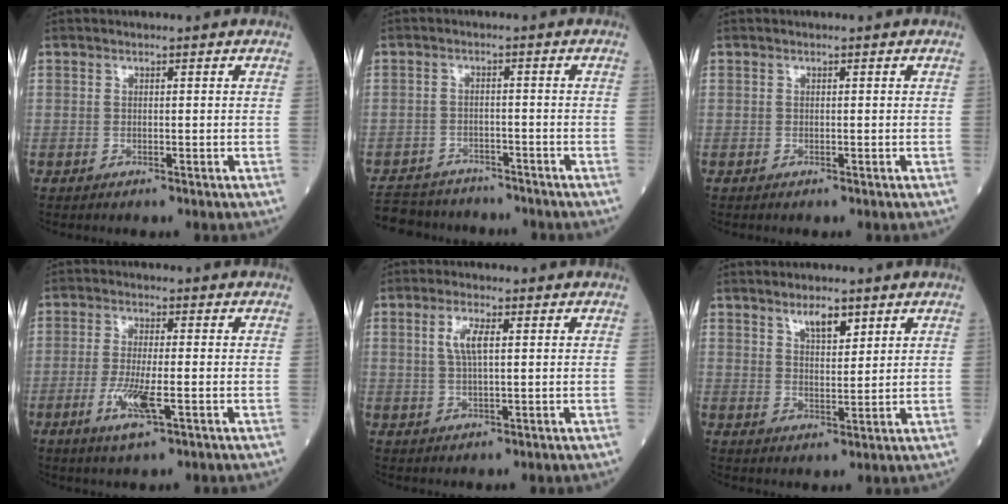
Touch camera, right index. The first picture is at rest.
{"total": 10.6, "force": [-9.5, 4.2, 2.3], "torque": [-0.049, 0.007, -0.135]}
{"total": 0.0}
{"total": 5.9, "force": [-2.2, 0.6, 5.4], "torque": [-0.119, -0.013, -0.037]}
{"total": 3.9, "force": [1.1, 0.9, 3.6], "torque": [-0.076, 0.004, 0.022]}
{"total": 4.2, "force": [2.8, 1.3, 2.7], "torque": [-0.047, -0.002, 0.049]}